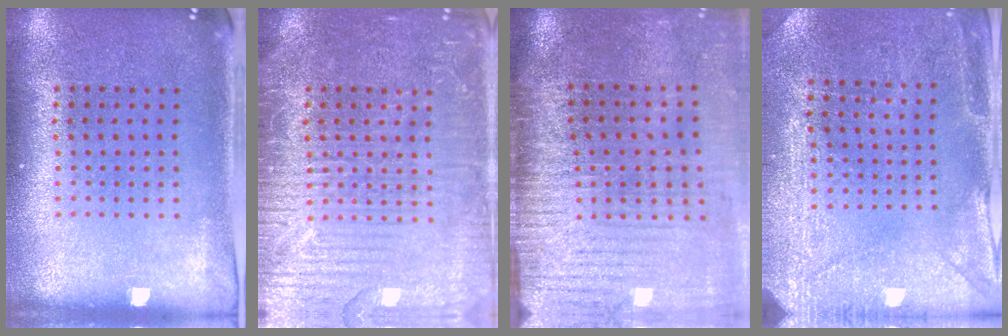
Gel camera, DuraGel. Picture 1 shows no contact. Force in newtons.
{"total": 4.0, "press": 4.0, "slide": 0.6}
{"total": 4.2, "press": 3.6, "slide": 2.2}
{"total": 2.9, "press": 2.8, "slide": 0.6}